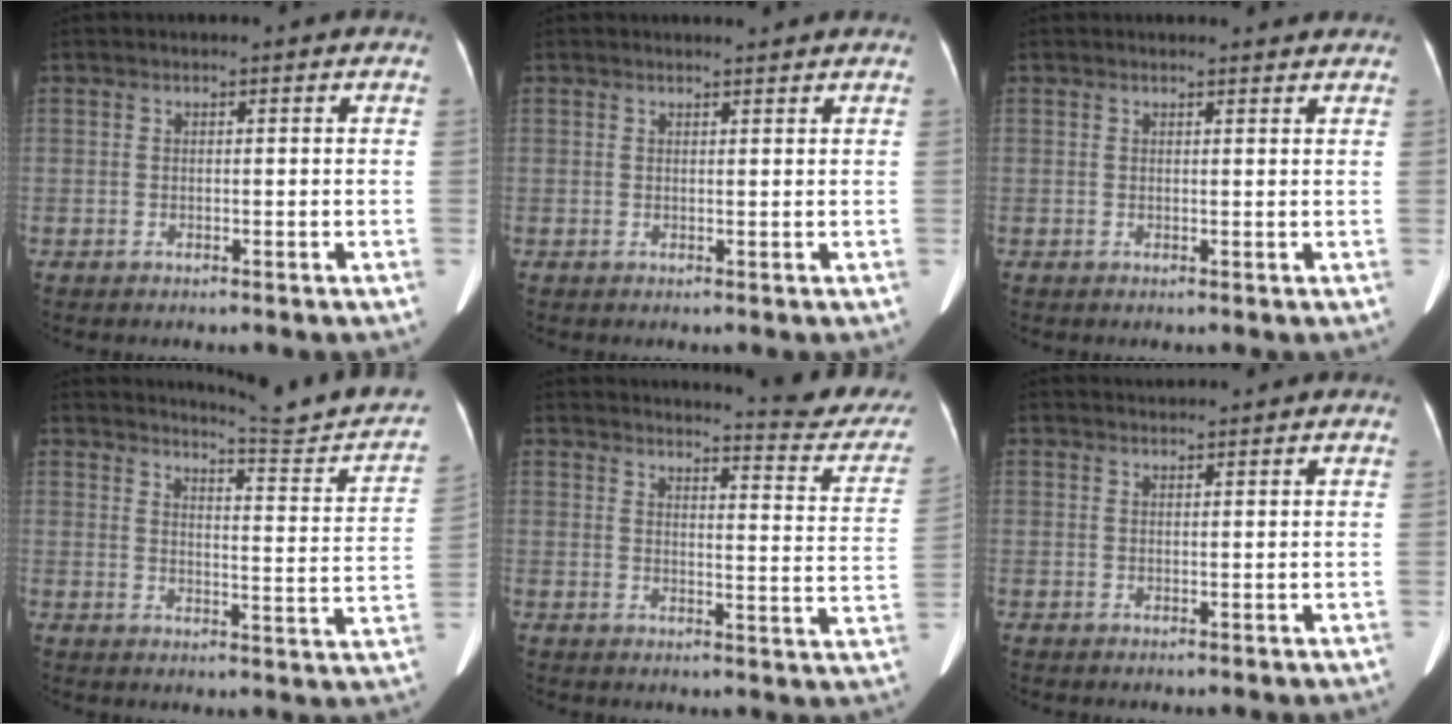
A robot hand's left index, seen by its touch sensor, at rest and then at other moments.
{"total": 1.6, "force": [1.5, -0.2, 0.2], "torque": [-0.009, 0.000, 0.023]}
{"total": 1.9, "force": [1.9, 0.3, 0.2], "torque": [-0.011, 0.000, 0.017]}
{"total": 12.8, "force": [12.3, -0.7, 3.3], "torque": [-0.037, -0.063, 0.147]}
{"total": 15.9, "force": [15.3, 1.2, 4.0], "torque": [-0.035, -0.090, 0.153]}
{"total": 1.2, "force": [1.1, -0.2, -0.1], "torque": [-0.004, 0.013, 0.026]}